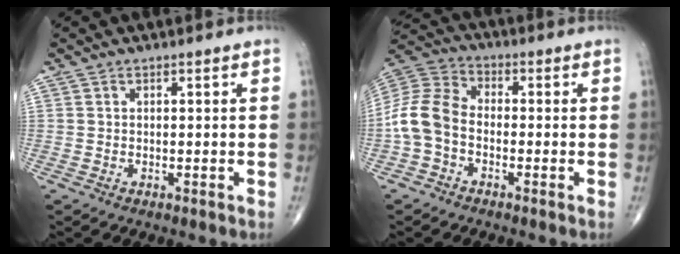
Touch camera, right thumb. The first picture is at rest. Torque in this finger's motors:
{"motor_torque": [0.53, 1.14, 0.14, -0.14, 0.12]}